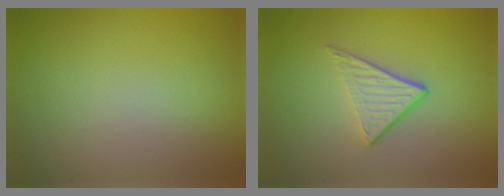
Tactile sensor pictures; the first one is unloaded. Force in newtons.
{"total": 3.6, "press": 2.6, "slide": 2.5}